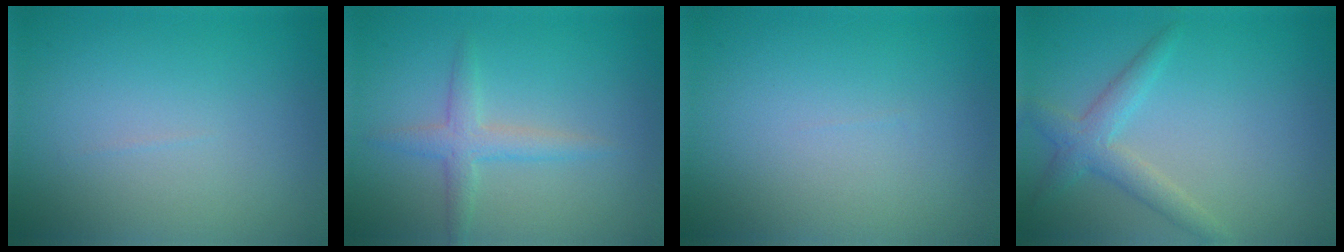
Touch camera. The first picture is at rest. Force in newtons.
{"total": 2.4, "press": 2.4, "slide": 0.0}
{"total": 0.0}
{"total": 2.8, "press": 2.7, "slide": 0.2}